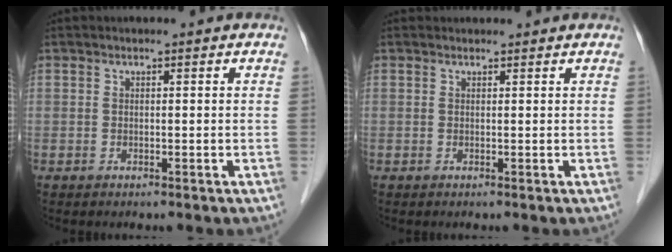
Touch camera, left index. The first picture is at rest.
{"total": 1.2, "force": [1.2, 0.3, -0.1], "torque": [-0.008, 0.012, 0.017]}